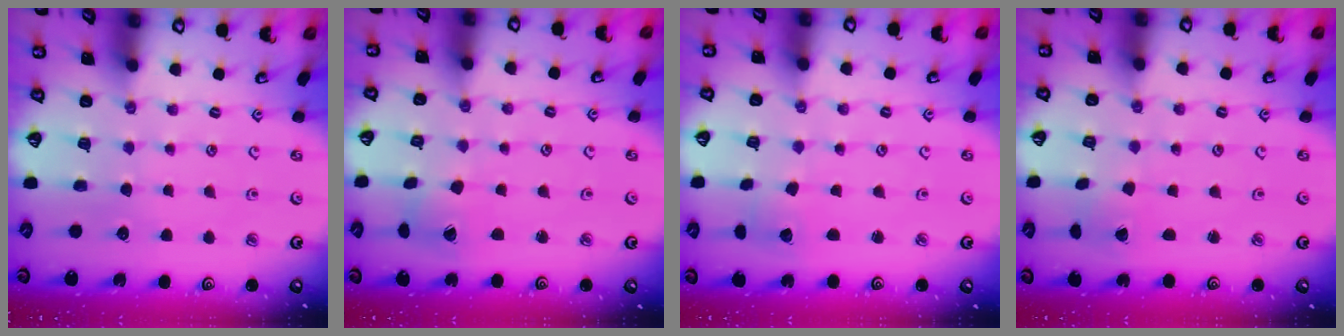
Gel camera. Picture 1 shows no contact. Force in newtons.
{"total": 5.9, "press": 5.9, "slide": 0.3}
{"total": 1.8, "press": 1.7, "slide": 0.3}
{"total": 0.8, "press": 0.8, "slide": 0.0}